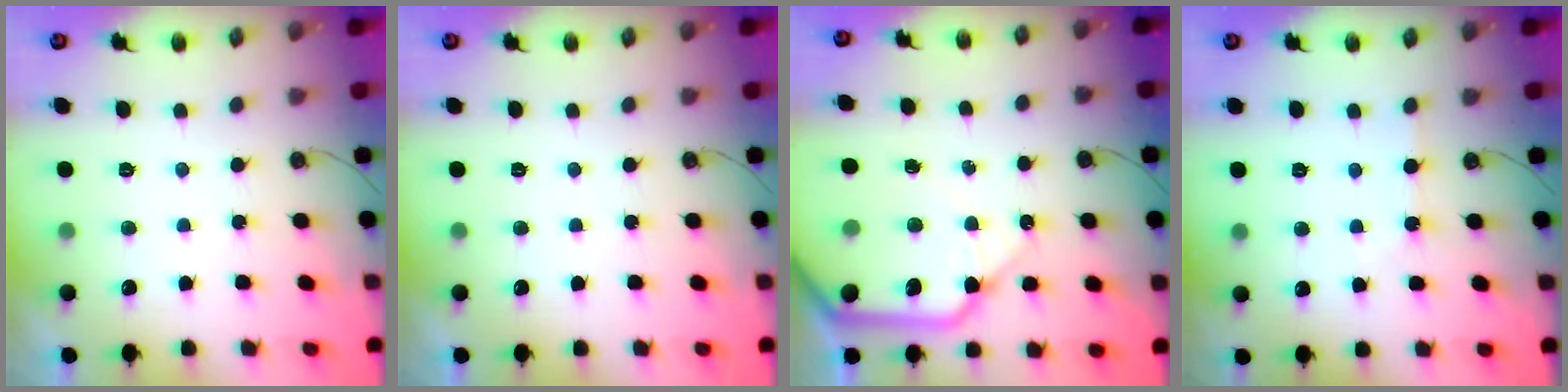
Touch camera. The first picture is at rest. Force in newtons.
{"total": 0.0}
{"total": 17.3, "press": 17.1, "slide": 2.9}
{"total": 2.1, "press": 2.1, "slide": 0.4}